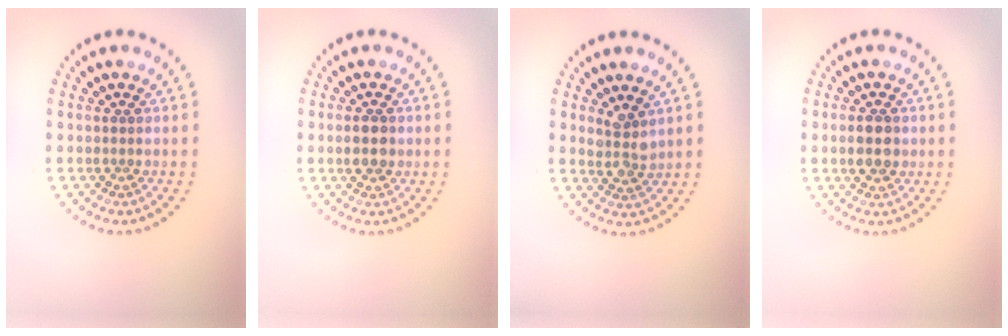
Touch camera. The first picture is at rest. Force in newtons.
{"total": 2.6, "press": 2.6, "slide": 0.1}
{"total": 2.5, "press": 2.2, "slide": 1.2}
{"total": 2.8, "press": 2.8, "slide": 0.1}